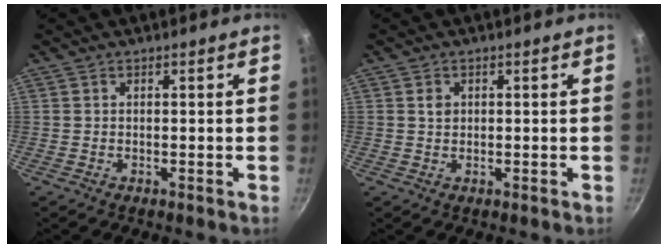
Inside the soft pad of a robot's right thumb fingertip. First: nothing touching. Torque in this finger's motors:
{"motor_torque": [-0.09, 0.16, -0.20, 0.17, 0.03]}